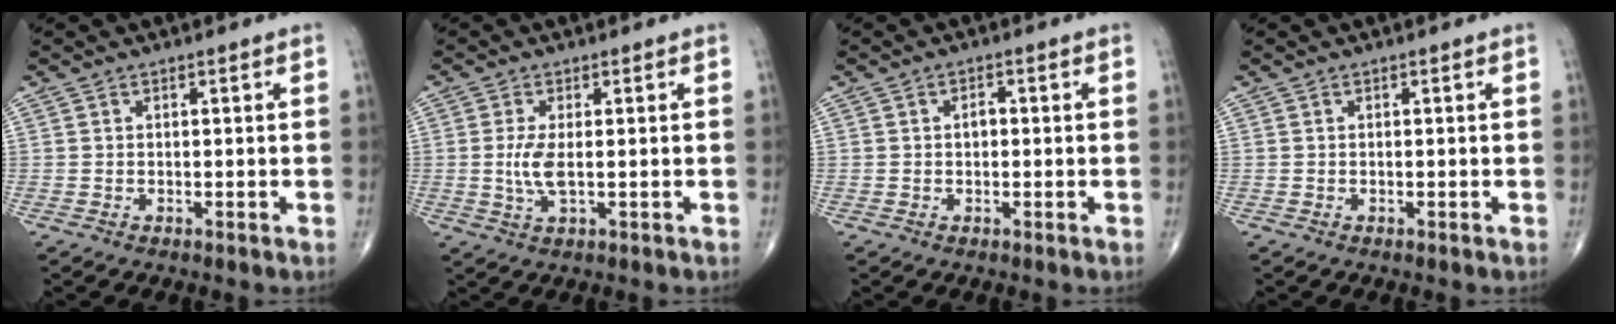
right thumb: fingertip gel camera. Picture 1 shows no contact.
{"total": 4.2, "force": [-0.1, 1.3, 3.9], "torque": [-0.095, -0.008, -0.001]}
{"total": 1.6, "force": [0.0, 1.1, 1.2], "torque": [-0.011, 0.006, -0.004]}
{"total": 0.0}